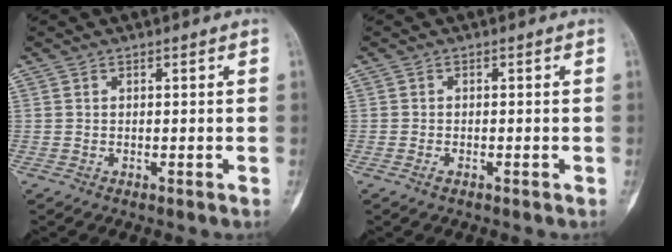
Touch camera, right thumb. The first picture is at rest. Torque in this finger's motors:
{"motor_torque": [-0.65, -0.02, -0.34, 0.29, -0.16]}